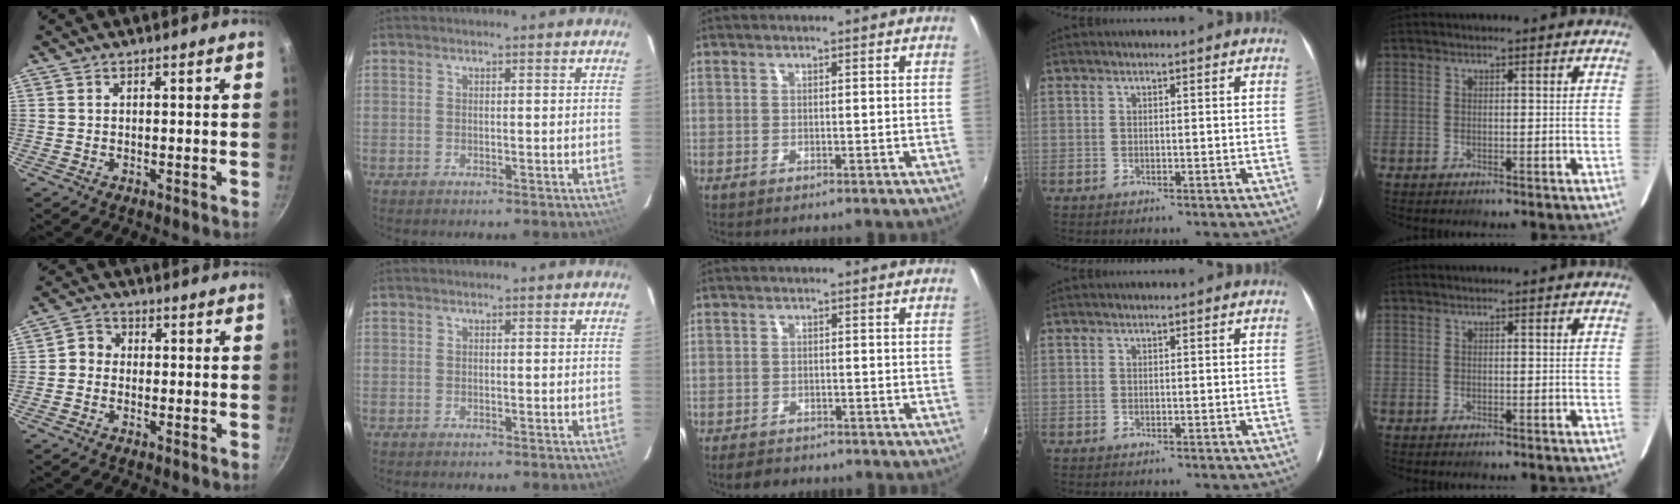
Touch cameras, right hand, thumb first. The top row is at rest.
{"thumb": {"total": 3.1, "force": [-0.7, 2.8, 1.2], "torque": [-0.008, 0.012, -0.028]}, "middle": {"total": 3.1, "force": [-2.5, 1.7, 0.8], "torque": [-0.025, -0.006, -0.044]}}